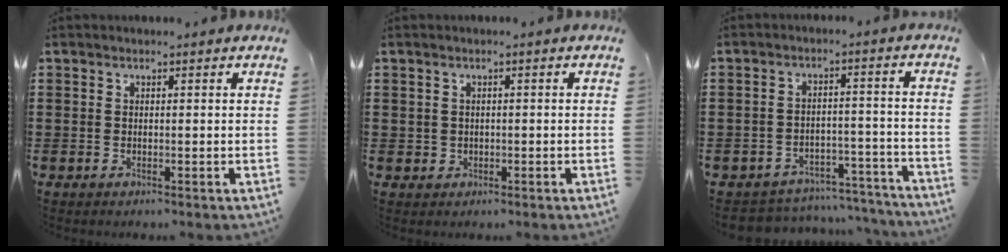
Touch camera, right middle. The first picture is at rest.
{"total": 1.0, "force": [0.2, 1.0, 0.2], "torque": [-0.007, 0.005, 0.003]}
{"total": 5.1, "force": [-5.0, 0.9, 0.3], "torque": [-0.006, 0.012, -0.101]}